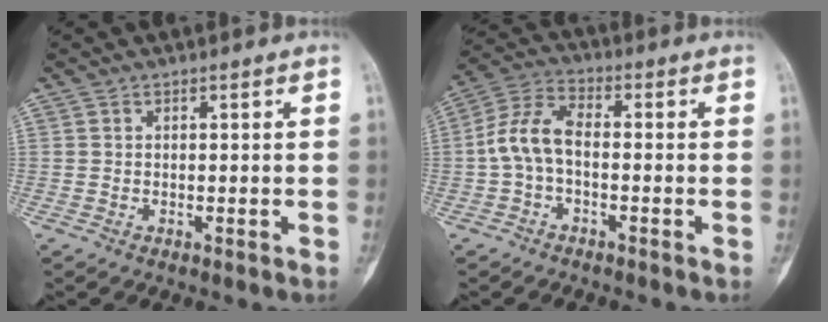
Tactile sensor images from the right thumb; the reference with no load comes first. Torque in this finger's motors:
{"motor_torque": [0.51, 0.42, 0.36, -0.35, 0.14]}